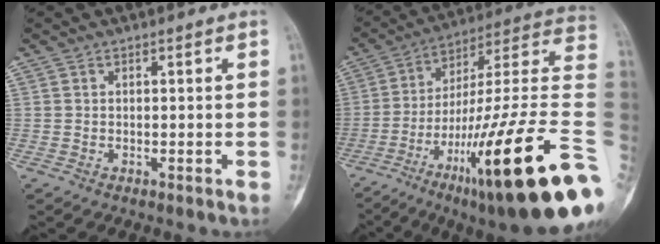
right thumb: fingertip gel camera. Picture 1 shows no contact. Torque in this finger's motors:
{"motor_torque": [3.55, 1.46, 1.68, -1.09, 0.65]}